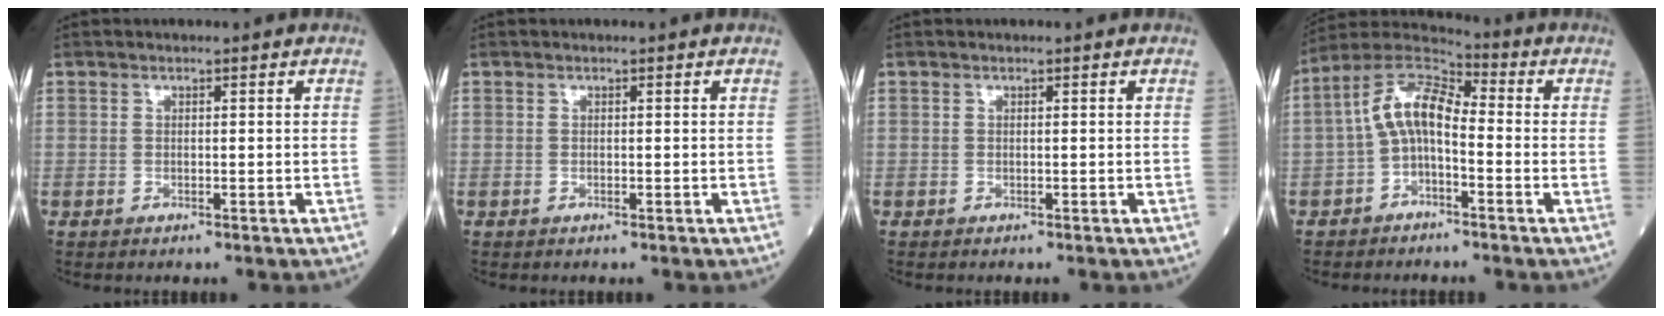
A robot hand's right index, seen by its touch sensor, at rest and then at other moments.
{"total": 0.0}
{"total": 0.0}
{"total": 8.5, "force": [-1.0, 3.6, 7.6], "torque": [-0.153, 0.032, -0.025]}